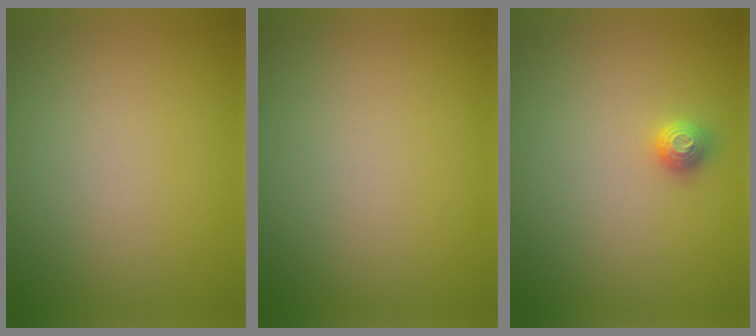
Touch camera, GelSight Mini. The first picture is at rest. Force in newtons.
{"total": 0.0}
{"total": 1.1, "press": 1.1, "slide": 0.2}